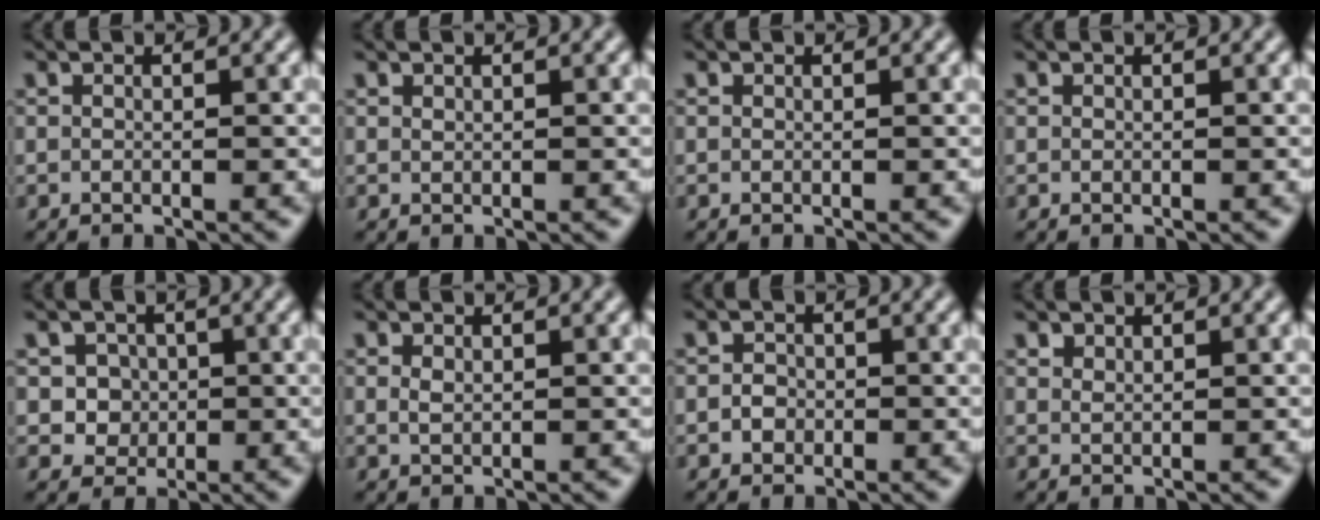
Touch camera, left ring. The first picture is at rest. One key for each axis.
{"total": 0.0}
{"total": 0.0}
{"total": 0.0}
{"total": 2.9, "fx": 0.3, "fy": 2.7, "fz": 1.0, "tx": -0.004, "ty": 0.002, "tz": 0.007}
{"total": 0.9, "fx": 0.3, "fy": 0.5, "fz": 0.7, "tx": -0.017, "ty": -0.001, "tz": 0.008}
{"total": 1.3, "fx": -0.4, "fy": 1.2, "fz": 0.5, "tx": -0.003, "ty": 0.000, "tz": -0.011}
{"total": 0.9, "fx": 0.8, "fy": 0.4, "fz": 0.2, "tx": -0.006, "ty": -0.001, "tz": 0.017}